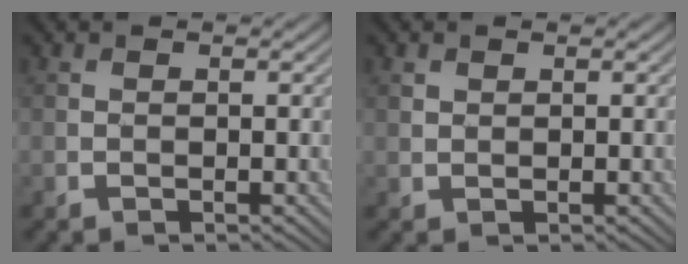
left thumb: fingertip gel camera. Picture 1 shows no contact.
{"total": 0.9, "force": [0.8, 0.4, -0.2], "torque": [0.003, 0.001, 0.013]}